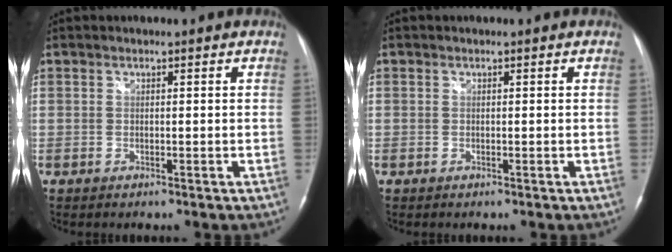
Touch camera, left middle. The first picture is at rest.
{"total": 0.0}